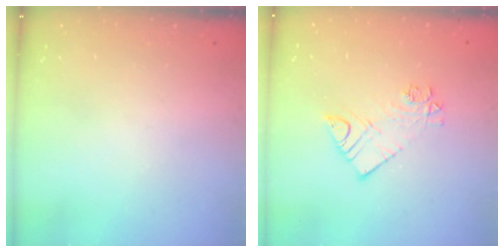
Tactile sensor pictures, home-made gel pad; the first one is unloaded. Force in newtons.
{"total": 9.3, "press": 9.3, "slide": 0.7}